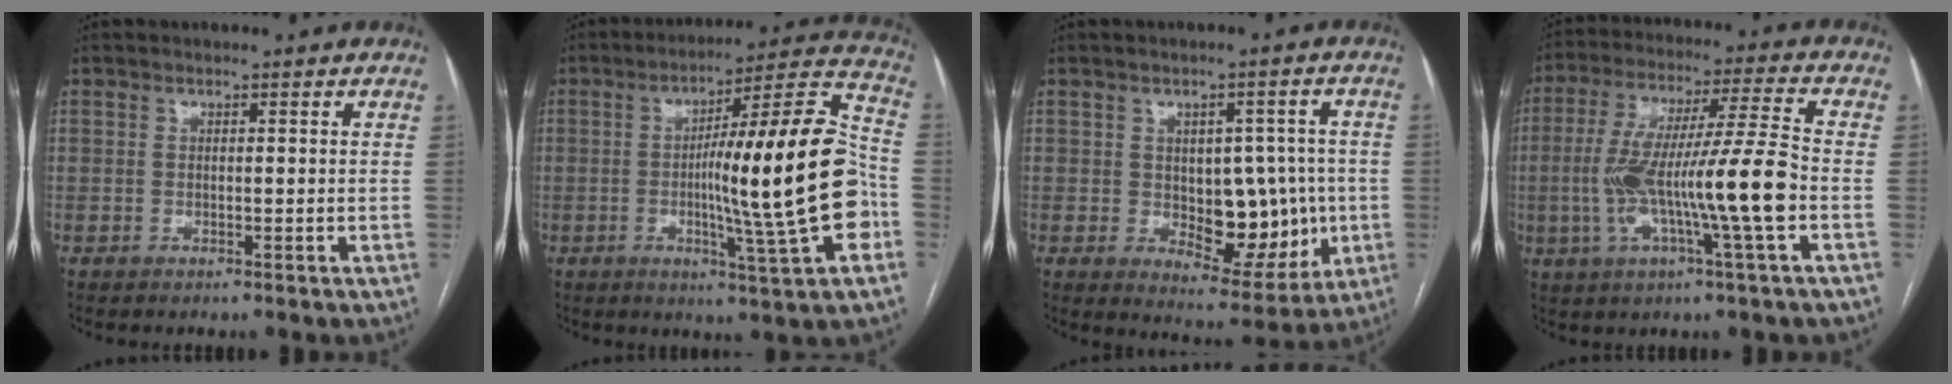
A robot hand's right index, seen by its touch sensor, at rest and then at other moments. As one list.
[{"total": 20.1, "force": [-3.5, 0.0, 19.8], "torque": [-0.285, 0.009, -0.055]}, {"total": 11.4, "force": [-1.0, 6.4, 9.5], "torque": [-0.115, 0.011, 0.007]}, {"total": 15.5, "force": [-3.1, -0.3, 15.2], "torque": [-0.287, 0.007, -0.057]}]